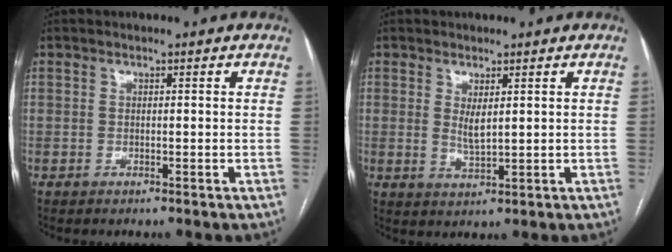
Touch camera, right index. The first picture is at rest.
{"total": 2.7, "force": [0.8, 0.7, 2.5], "torque": [-0.051, -0.011, 0.021]}